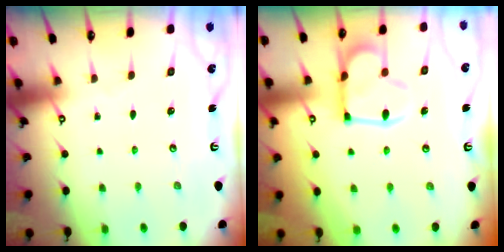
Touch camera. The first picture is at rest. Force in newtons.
{"total": 15.6, "press": 15.5, "slide": 1.3}